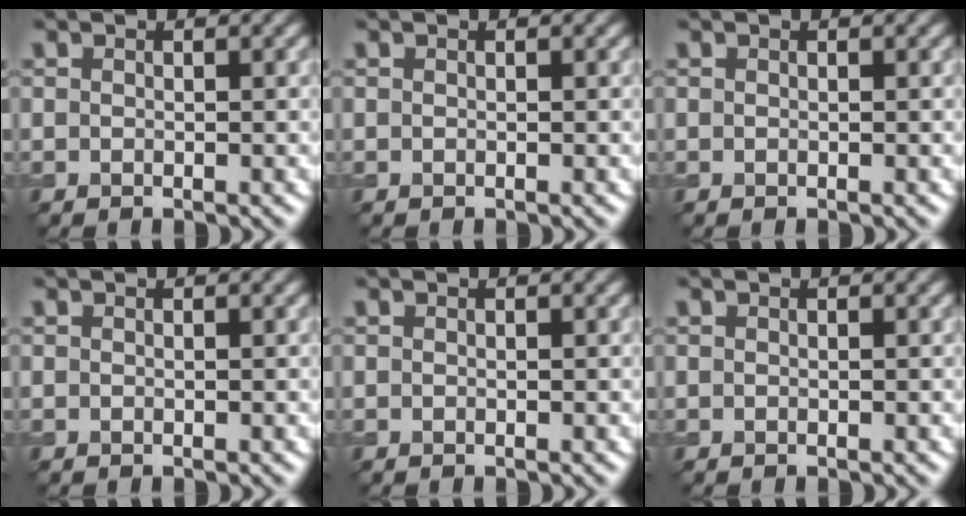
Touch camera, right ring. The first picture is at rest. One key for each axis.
{"total": 0.0}
{"total": 0.0}
{"total": 0.0}
{"total": 0.0}
{"total": 0.0}